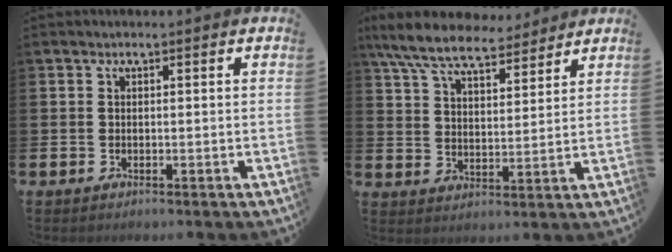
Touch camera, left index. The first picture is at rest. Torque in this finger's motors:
{"motor_torque": [1.07, -1.07, 0.05, 0.21]}